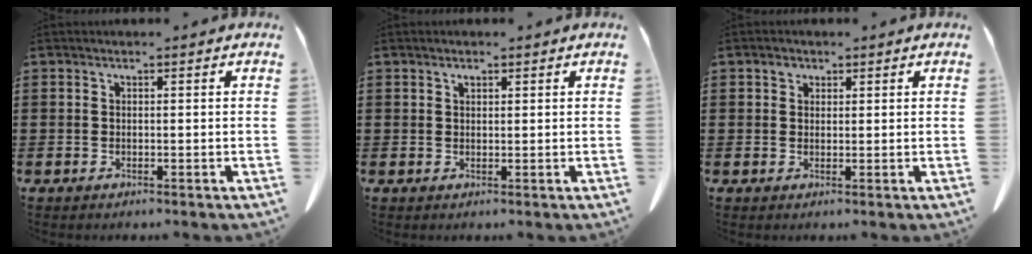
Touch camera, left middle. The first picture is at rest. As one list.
[{"total": 0.7, "force": [0.5, 0.4, 0.4], "torque": [-0.010, 0.003, 0.009]}, {"total": 1.5, "force": [0.9, 1.1, 0.6], "torque": [-0.006, 0.002, 0.014]}]